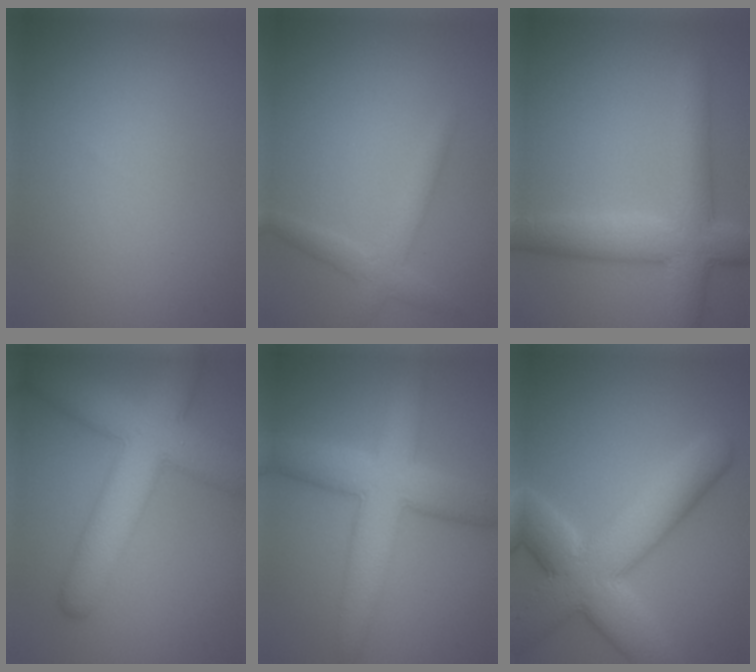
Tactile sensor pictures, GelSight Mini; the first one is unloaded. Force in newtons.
{"total": 2.4, "press": 2.4, "slide": 0.1}
{"total": 6.7, "press": 6.7, "slide": 0.1}
{"total": 9.1, "press": 9.1, "slide": 0.3}
{"total": 7.4, "press": 7.3, "slide": 0.4}
{"total": 10.3, "press": 10.2, "slide": 1.0}